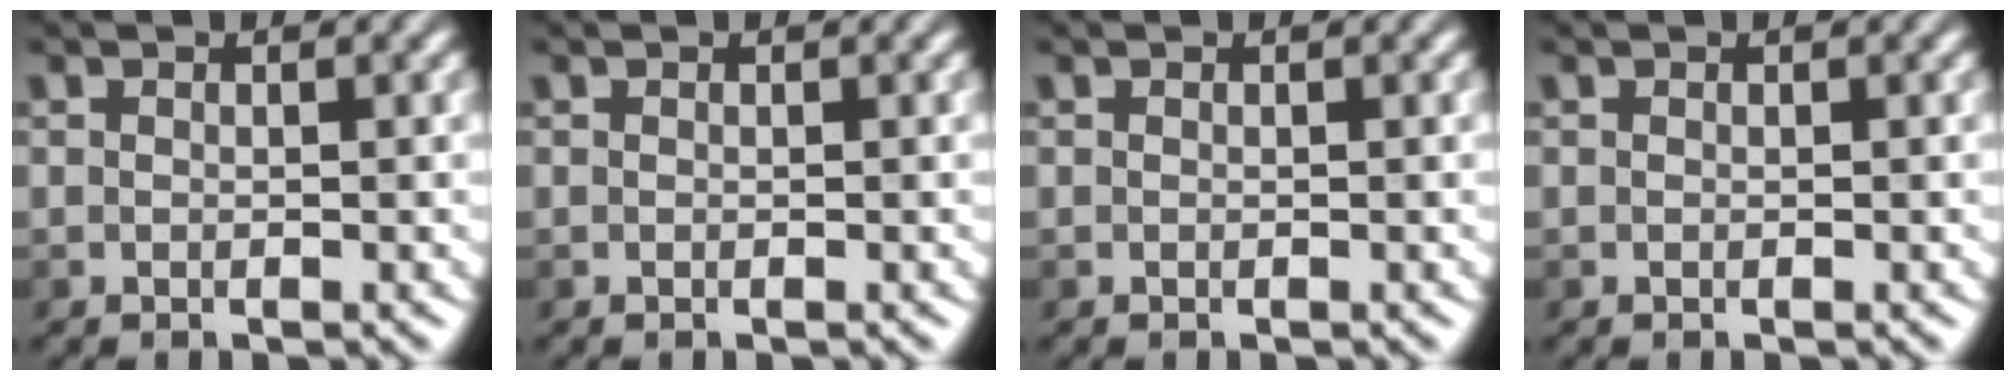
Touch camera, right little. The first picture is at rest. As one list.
[{"total": 0.0}, {"total": 0.0}, {"total": 0.0}]